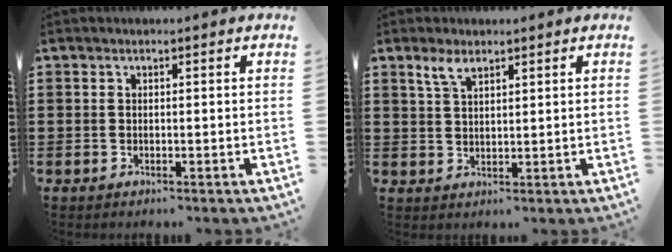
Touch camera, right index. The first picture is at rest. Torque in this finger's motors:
{"motor_torque": [0.30, -0.18, 0.08, 0.07]}